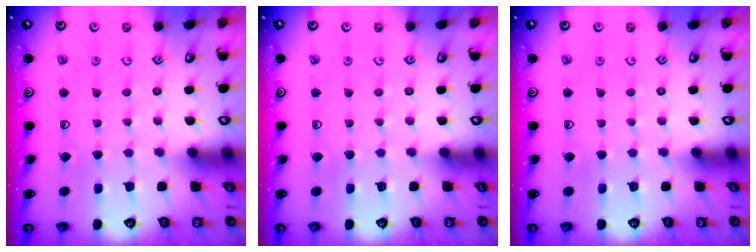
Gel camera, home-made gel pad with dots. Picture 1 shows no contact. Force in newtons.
{"total": 0.0}
{"total": 0.0}